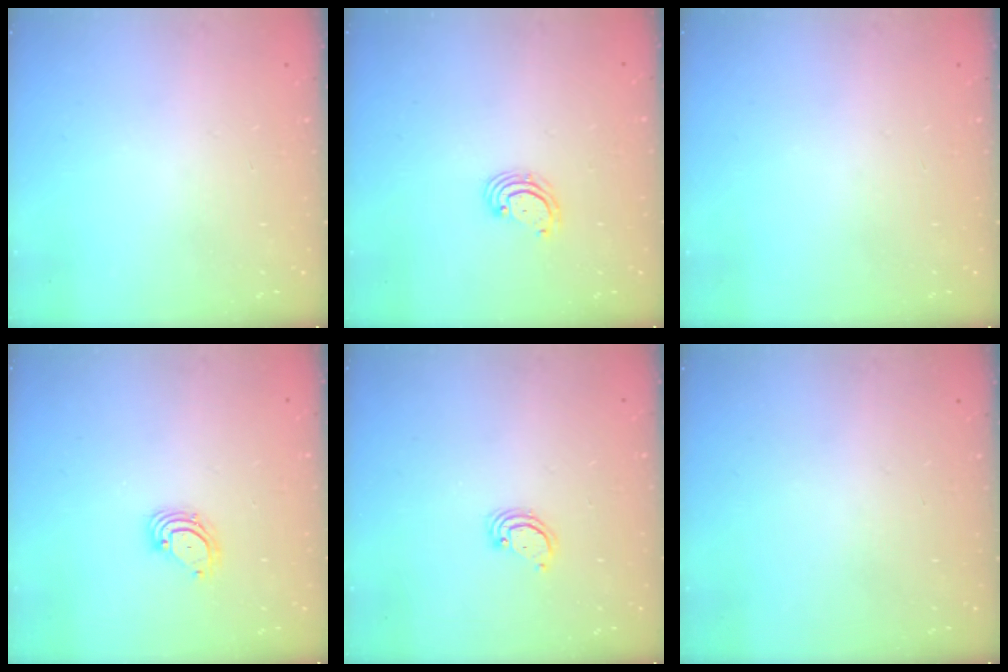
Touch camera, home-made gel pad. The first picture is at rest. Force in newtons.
{"total": 3.1, "press": 3.1, "slide": 0.6}
{"total": 0.0}
{"total": 3.2, "press": 3.2, "slide": 0.3}
{"total": 2.6, "press": 2.6, "slide": 0.2}
{"total": 0.0}